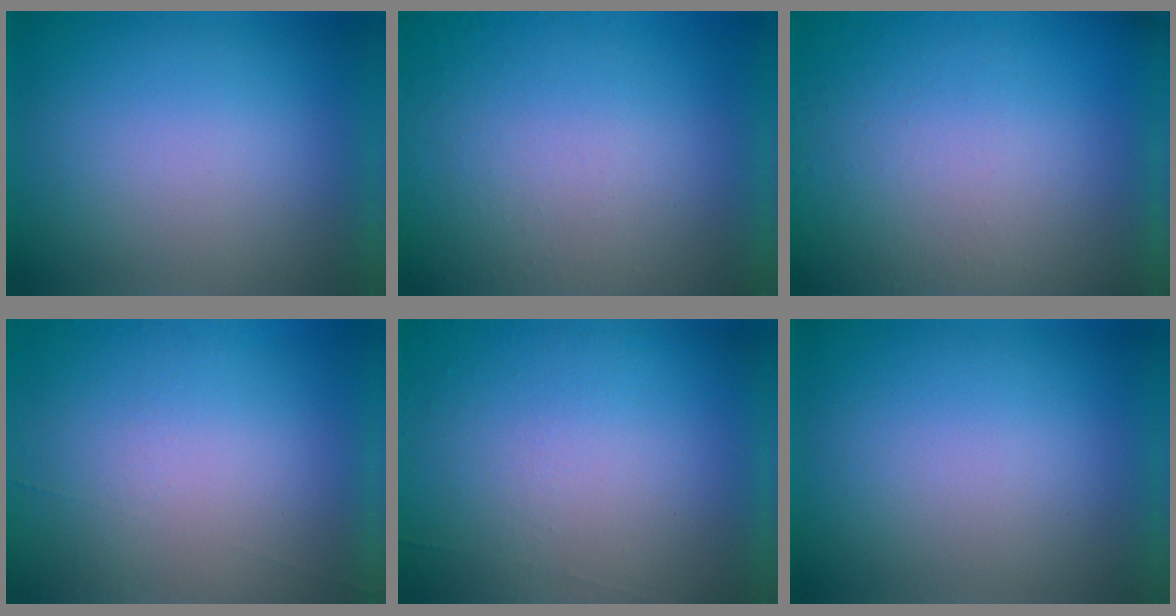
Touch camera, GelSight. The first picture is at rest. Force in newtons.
{"total": 4.7}
{"total": 5.0}
{"total": 4.5}
{"total": 5.8}
{"total": 0.0}